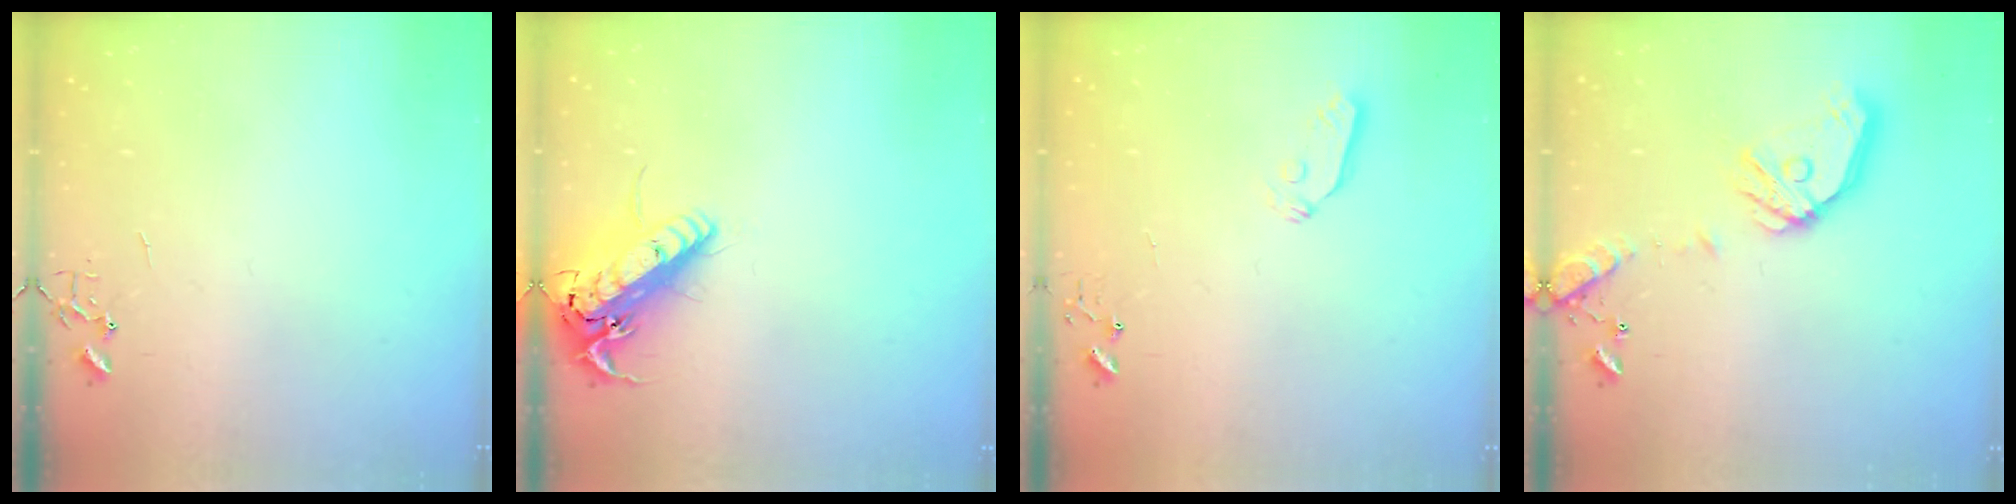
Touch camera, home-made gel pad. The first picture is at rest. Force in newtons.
{"total": 16.5, "press": 16.3, "slide": 3.0}
{"total": 5.0, "press": 4.9, "slide": 0.6}
{"total": 15.7, "press": 15.4, "slide": 2.5}